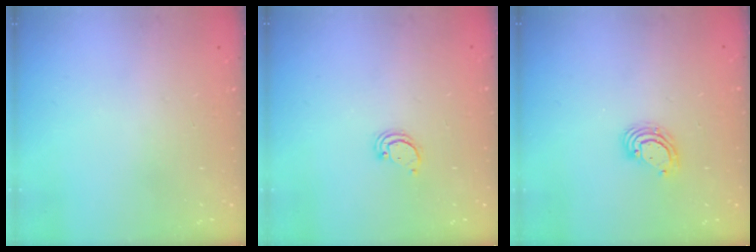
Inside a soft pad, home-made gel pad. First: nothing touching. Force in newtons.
{"total": 2.2, "press": 2.2, "slide": 0.2}
{"total": 4.4, "press": 4.4, "slide": 0.4}